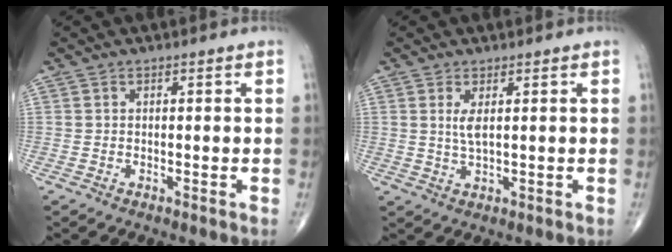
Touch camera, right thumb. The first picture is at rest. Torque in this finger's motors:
{"motor_torque": [-0.29, 0.47, 0.15, 0.13, 0.04]}